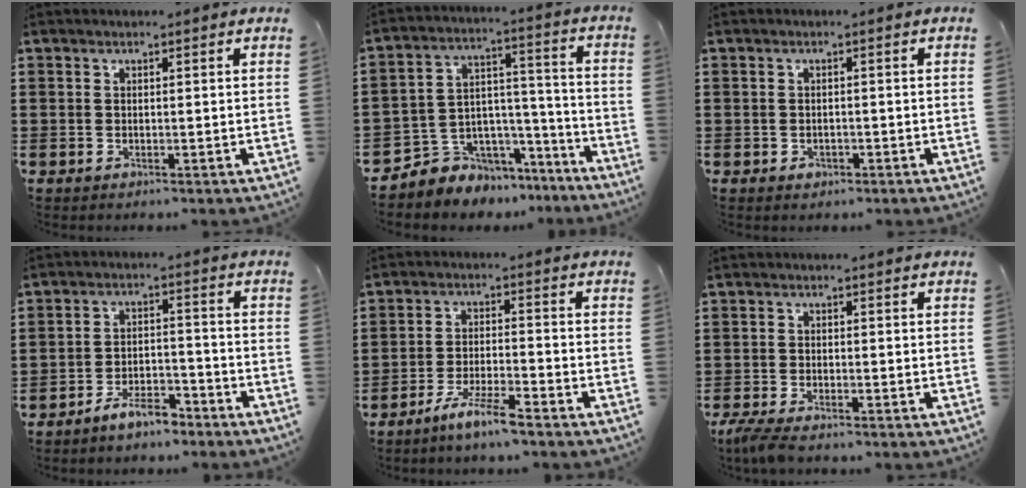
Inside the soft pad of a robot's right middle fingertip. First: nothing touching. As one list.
[{"total": 5.8, "force": [-4.6, 3.6, -0.5], "torque": [-0.008, 0.008, -0.088]}, {"total": 1.0, "force": [-0.5, 0.8, 0.3], "torque": [-0.009, 0.001, -0.010]}, {"total": 5.6, "force": [-5.0, 1.4, 2.0], "torque": [-0.043, 0.009, -0.099]}, {"total": 5.5, "force": [-4.6, 0.1, 3.1], "torque": [-0.071, -0.009, -0.089]}, {"total": 2.8, "force": [-2.3, 0.2, 1.6], "torque": [-0.047, -0.010, -0.049]}]